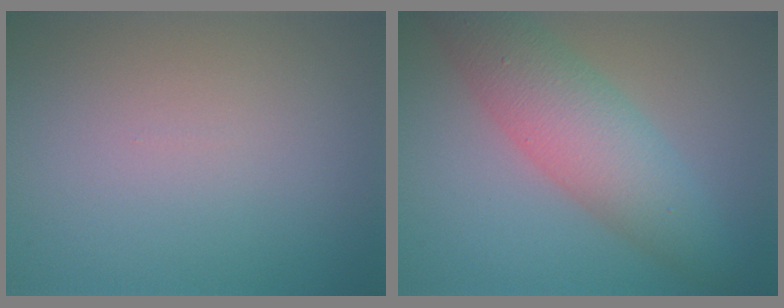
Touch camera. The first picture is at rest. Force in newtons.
{"total": 6.5, "press": 6.5, "slide": 0.2}